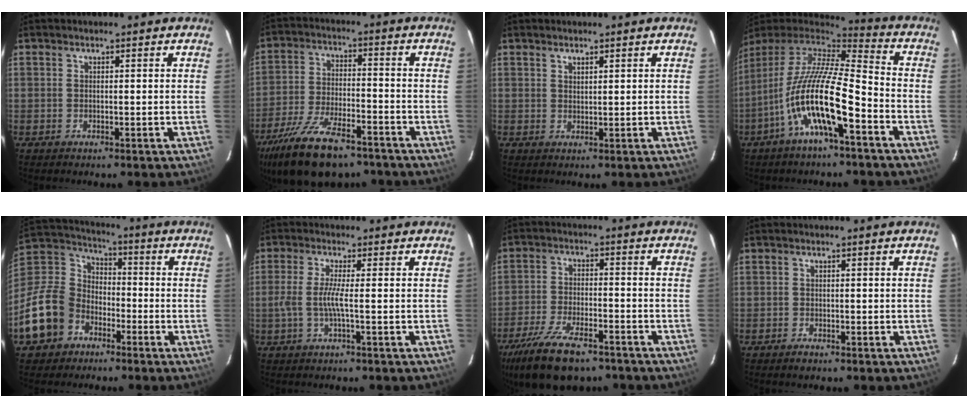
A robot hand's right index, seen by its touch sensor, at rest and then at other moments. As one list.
[{"total": 19.2, "force": [-13.7, 7.7, 11.0], "torque": [-0.234, -0.032, -0.231]}, {"total": 1.1, "force": [0.9, 0.5, 0.5], "torque": [-0.006, 0.001, 0.017]}, {"total": 17.4, "force": [-7.3, 3.7, 15.4], "torque": [-0.279, -0.024, -0.143]}, {"total": 17.5, "force": [-8.8, 13.6, 6.6], "torque": [-0.187, 0.033, -0.149]}, {"total": 4.0, "force": [-1.1, -0.5, 3.8], "torque": [-0.090, -0.003, -0.021]}, {"total": 16.8, "force": [-12.1, 6.8, 9.5], "torque": [-0.210, -0.030, -0.205]}, {"total": 1.6, "force": [-1.3, 0.7, 0.6], "torque": [-0.013, 0.001, -0.023]}]